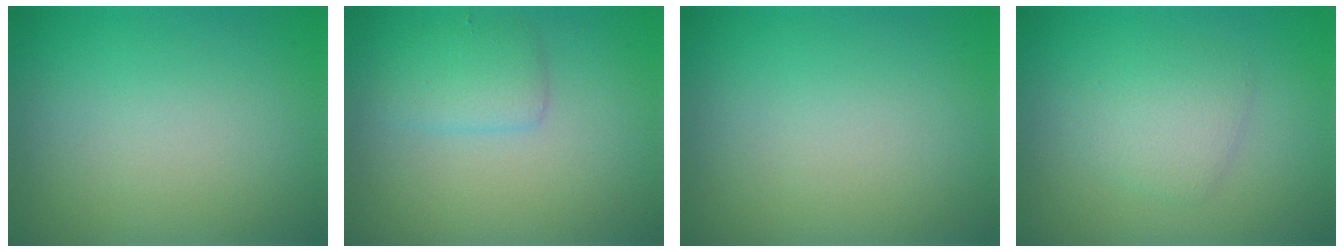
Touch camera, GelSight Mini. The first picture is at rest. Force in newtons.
{"total": 2.1, "press": 2.1, "slide": 0.2}
{"total": 0.0}
{"total": 2.4, "press": 2.4, "slide": 0.3}